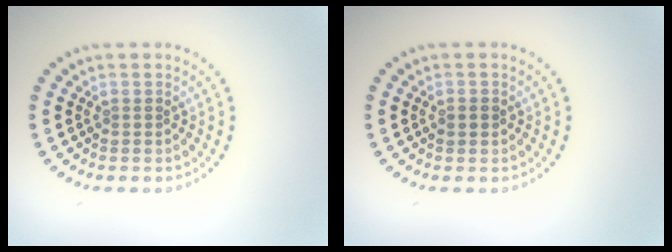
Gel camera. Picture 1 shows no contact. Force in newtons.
{"total": 1.3, "press": 1.3, "slide": 0.2}